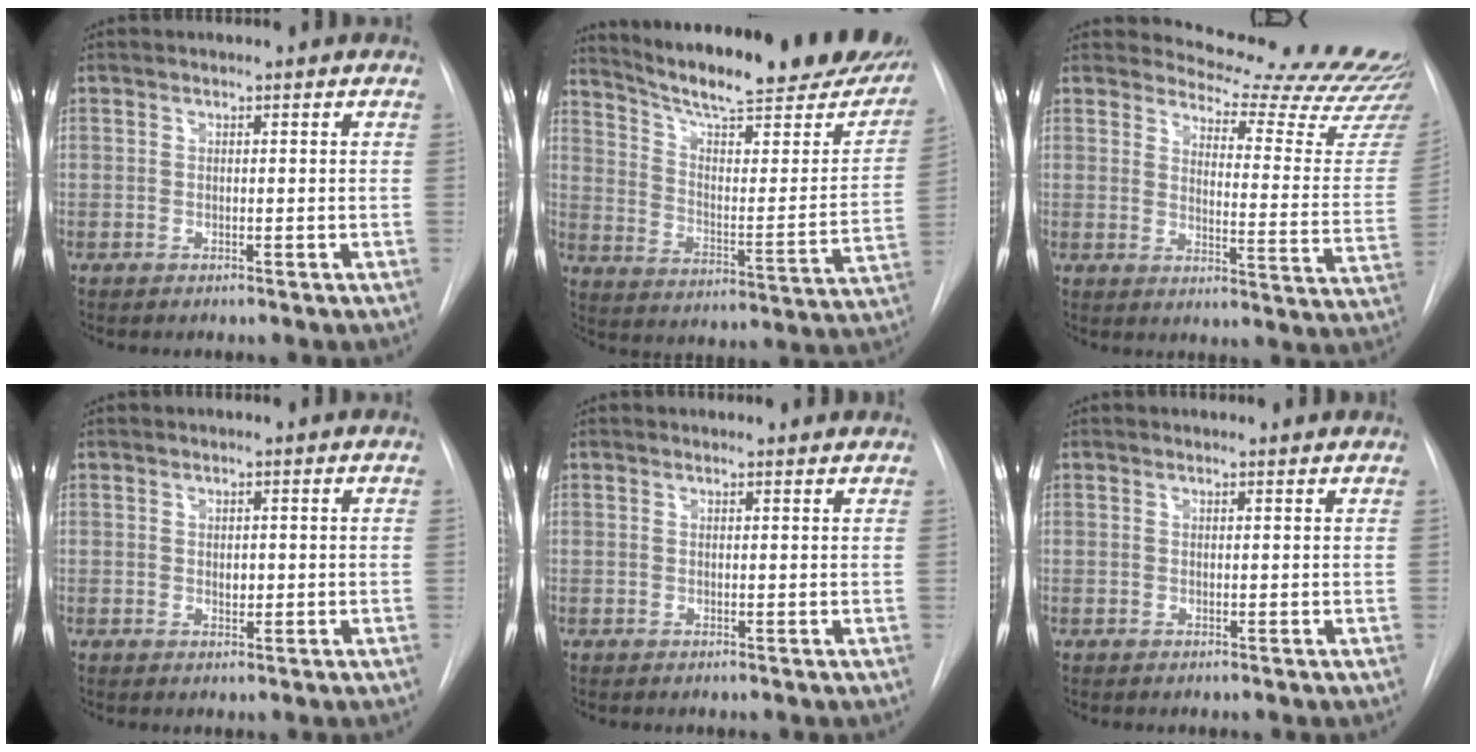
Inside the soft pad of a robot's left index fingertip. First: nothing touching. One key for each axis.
{"total": 29.1, "fx": 24.6, "fy": 4.8, "fz": 14.8, "tx": -0.222, "ty": -0.058, "tz": 0.325}
{"total": 19.1, "fx": 18.7, "fy": 0.8, "fz": 3.8, "tx": -0.044, "ty": -0.148, "tz": 0.201}
{"total": 1.1, "fx": 0.2, "fy": 0.7, "fz": 0.7, "tx": -0.010, "ty": -0.002, "tz": 0.005}
{"total": 3.3, "fx": 3.2, "fy": 0.7, "fz": 0.3, "tx": -0.008, "ty": 0.011, "tz": 0.030}
{"total": 2.6, "fx": 2.6, "fy": 0.4, "fz": 0.2, "tx": -0.010, "ty": 0.011, "tz": 0.024}